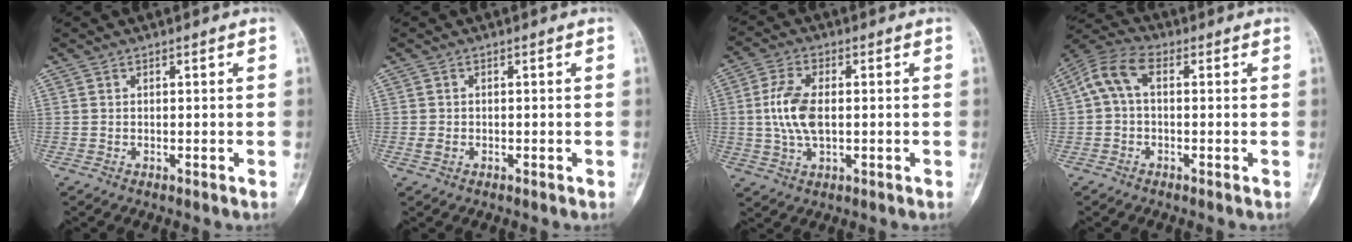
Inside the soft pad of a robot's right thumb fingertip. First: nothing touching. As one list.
[{"total": 1.4, "force": [-0.4, 1.1, 0.9], "torque": [-0.017, 0.002, -0.007]}, {"total": 8.7, "force": [0.2, 4.5, 7.4], "torque": [-0.157, 0.006, 0.001]}, {"total": 7.1, "force": [0.7, 4.2, 5.8], "torque": [-0.115, 0.026, 0.003]}]